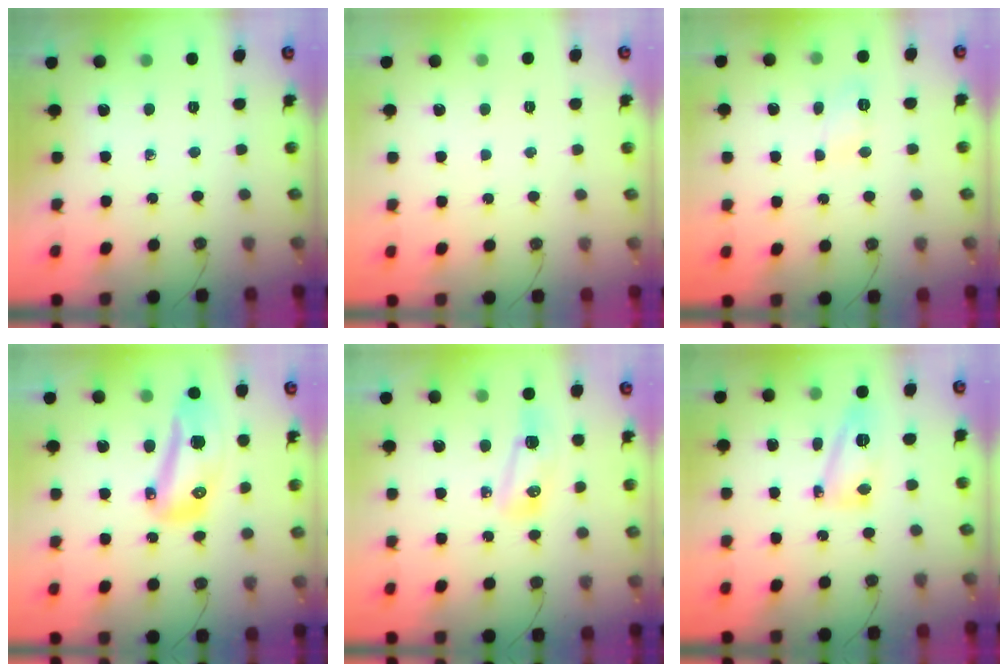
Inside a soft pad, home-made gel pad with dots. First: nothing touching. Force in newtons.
{"total": 1.3, "press": 1.3, "slide": 0.1}
{"total": 4.4, "press": 4.4, "slide": 0.4}
{"total": 18.8, "press": 15.6, "slide": 10.4}
{"total": 8.4, "press": 8.1, "slide": 2.5}
{"total": 12.1, "press": 12.1, "slide": 0.8}